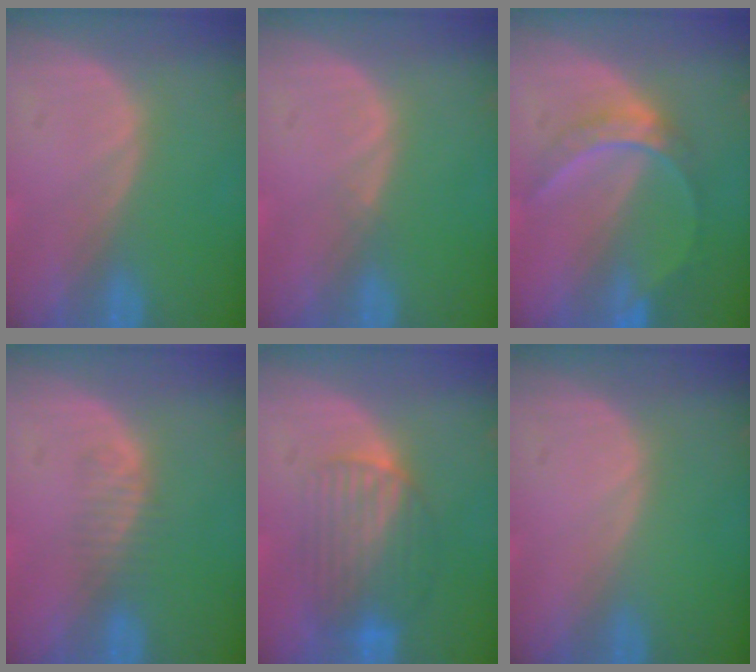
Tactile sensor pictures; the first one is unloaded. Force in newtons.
{"total": 0.5, "press": 0.5, "slide": 0.1}
{"total": 6.3, "press": 5.5, "slide": 3.2}
{"total": 1.9, "press": 1.6, "slide": 1.0}
{"total": 6.5, "press": 6.4, "slide": 1.0}
{"total": 0.0}